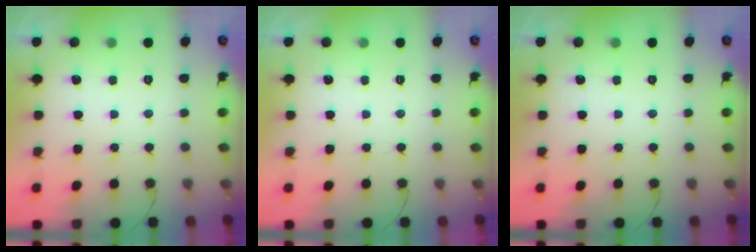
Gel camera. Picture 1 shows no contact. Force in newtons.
{"total": 0.0}
{"total": 0.0}